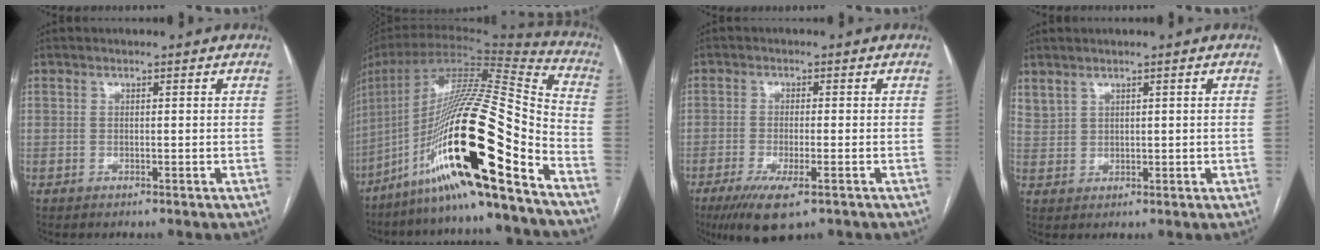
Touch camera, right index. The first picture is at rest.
{"total": 26.7, "force": [-14.6, 2.0, 22.2], "torque": [-0.406, -0.015, -0.259]}
{"total": 7.6, "force": [-4.5, 1.4, 6.0], "torque": [-0.107, -0.020, -0.071]}
{"total": 2.8, "force": [2.3, 1.3, 0.8], "torque": [-0.023, 0.009, 0.059]}